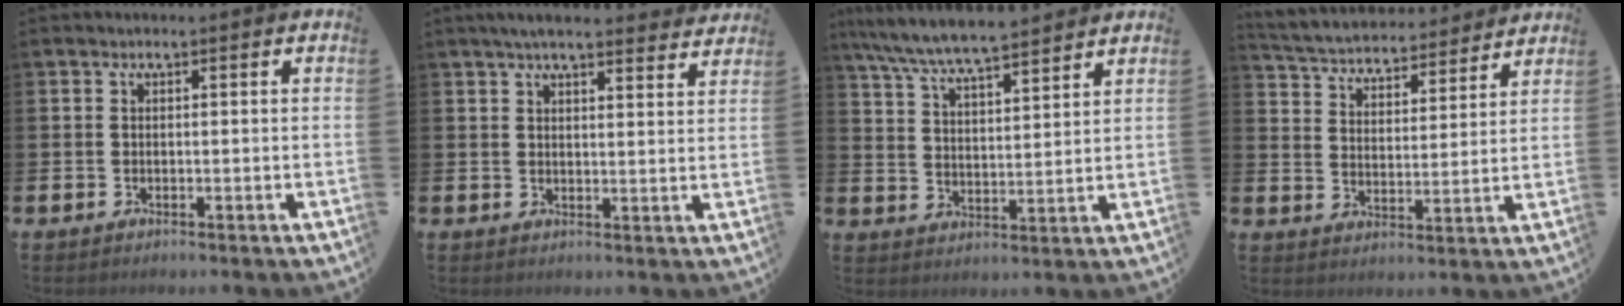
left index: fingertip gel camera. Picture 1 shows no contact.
{"total": 4.9, "force": [4.6, 0.6, 1.7], "torque": [-0.033, -0.017, 0.081]}
{"total": 7.2, "force": [7.0, 0.3, 1.9], "torque": [-0.060, -0.042, 0.123]}
{"total": 4.7, "force": [4.6, 1.1, 0.4], "torque": [-0.031, -0.044, 0.072]}